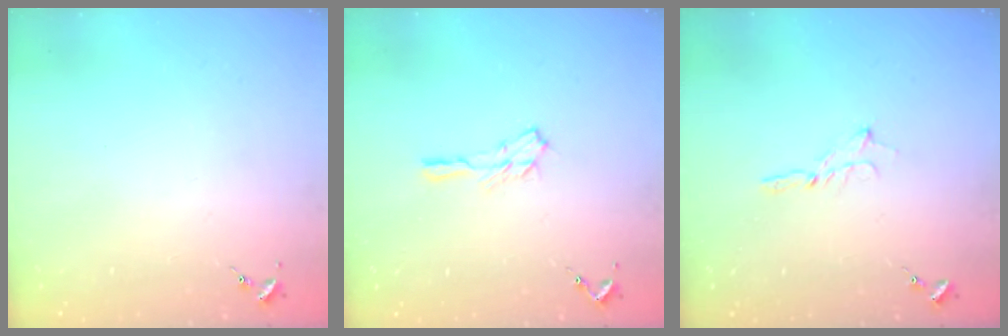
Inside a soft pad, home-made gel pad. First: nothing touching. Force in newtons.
{"total": 5.1, "press": 5.1, "slide": 0.6}
{"total": 2.3, "press": 2.3, "slide": 0.2}